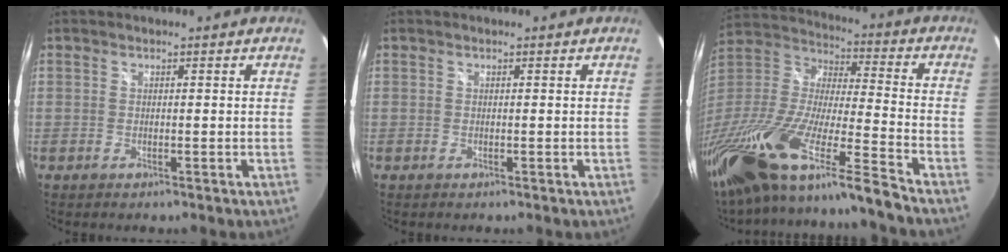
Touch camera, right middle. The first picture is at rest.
{"total": 0.0}
{"total": 27.8, "force": [-20.1, 1.9, 19.2], "torque": [-0.340, -0.067, -0.365]}